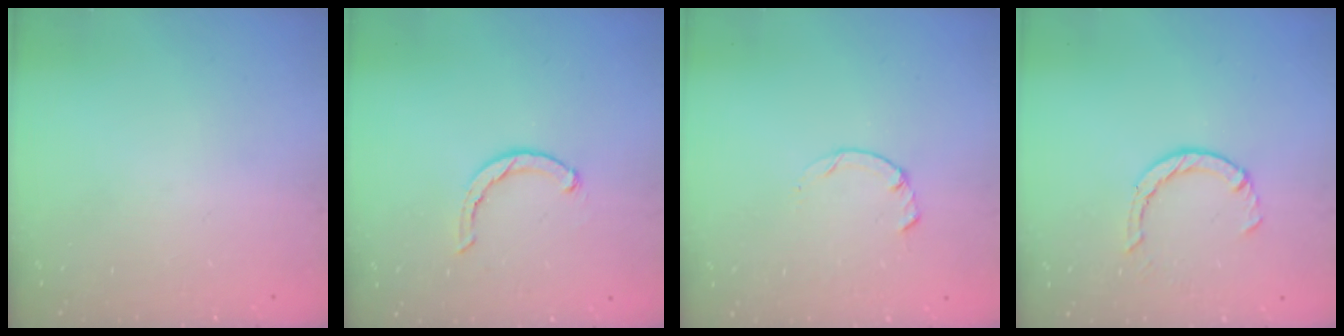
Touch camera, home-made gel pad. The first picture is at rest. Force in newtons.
{"total": 1.8, "press": 1.8, "slide": 0.4}
{"total": 0.5, "press": 0.4, "slide": 0.3}
{"total": 3.4, "press": 3.4, "slide": 0.2}